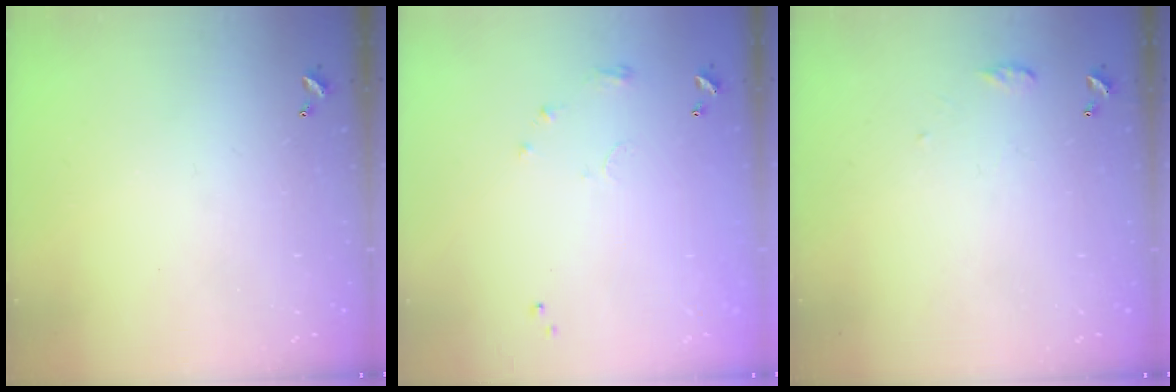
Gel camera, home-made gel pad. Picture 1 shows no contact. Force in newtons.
{"total": 6.3, "press": 6.3, "slide": 0.9}
{"total": 5.9, "press": 5.8, "slide": 0.7}